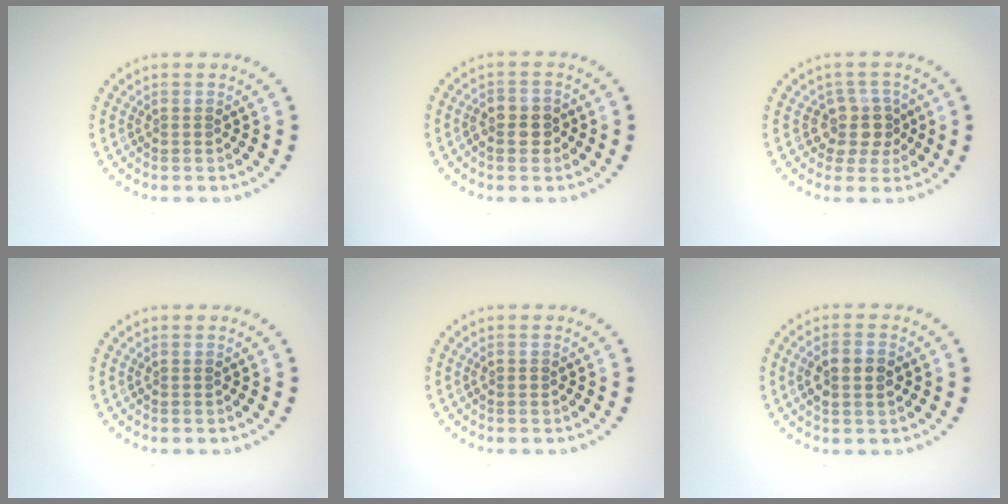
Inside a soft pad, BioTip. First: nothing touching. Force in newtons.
{"total": 2.1, "press": 2.0, "slide": 0.6}
{"total": 2.9, "press": 2.2, "slide": 1.8}
{"total": 0.0}
{"total": 0.6, "press": 0.6, "slide": 0.0}
{"total": 2.6, "press": 2.6, "slide": 0.4}